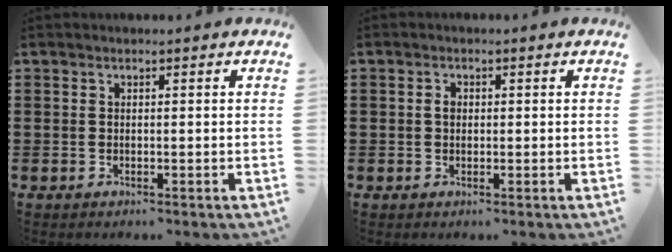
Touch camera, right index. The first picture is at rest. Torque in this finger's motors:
{"motor_torque": [0.45, -0.25, 0.15, 0.00]}